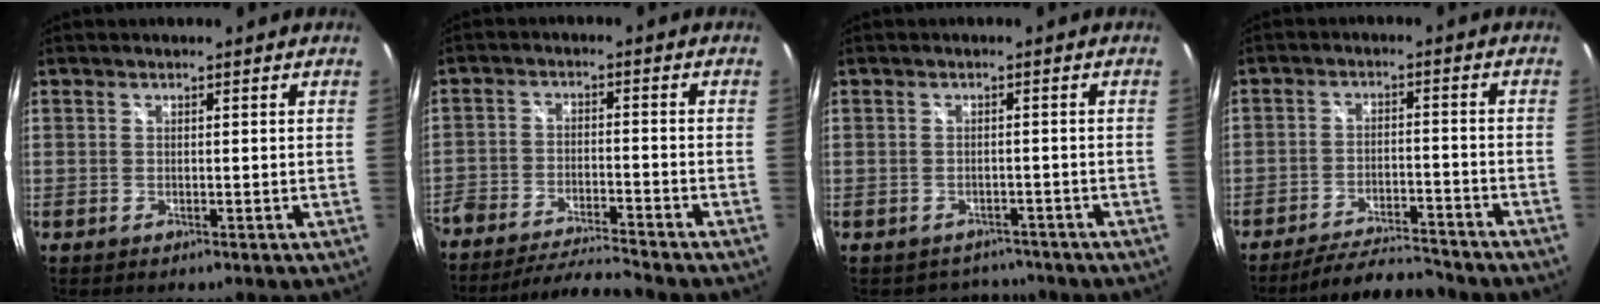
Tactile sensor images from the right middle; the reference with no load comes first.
{"total": 11.9, "force": [-11.0, 0.9, 4.5], "torque": [-0.111, -0.012, -0.193]}
{"total": 4.4, "force": [-3.7, 2.4, 0.1], "torque": [-0.006, 0.004, -0.051]}
{"total": 9.7, "force": [-9.2, 1.1, 2.9], "torque": [-0.073, 0.006, -0.141]}